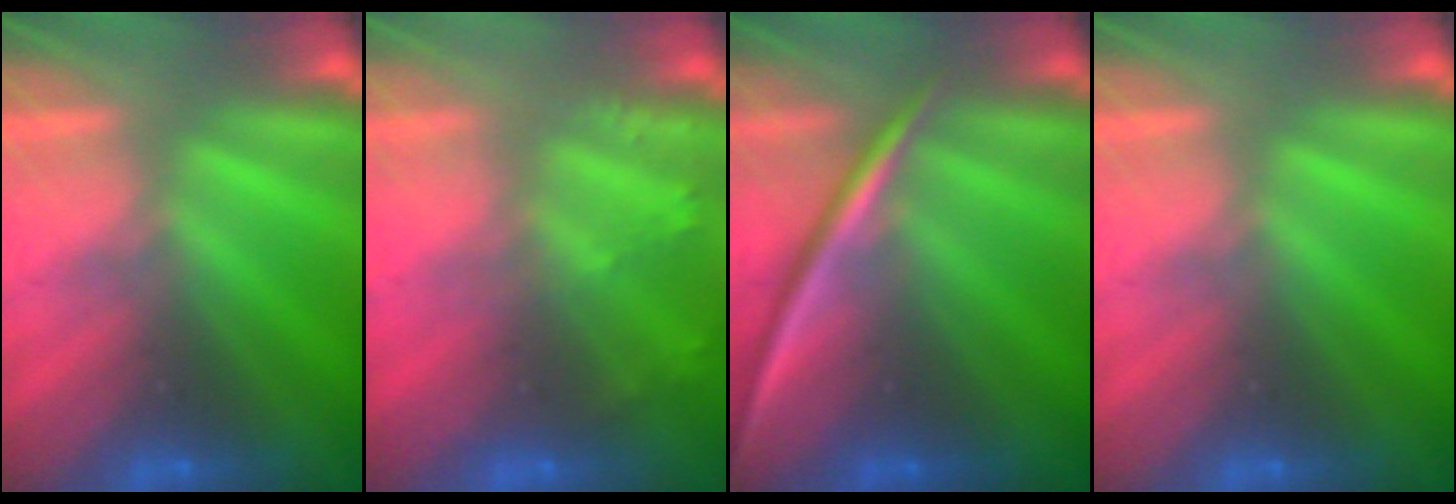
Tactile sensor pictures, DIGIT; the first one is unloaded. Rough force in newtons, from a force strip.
{"total": 2.2}
{"total": 2.2}
{"total": 0.0}